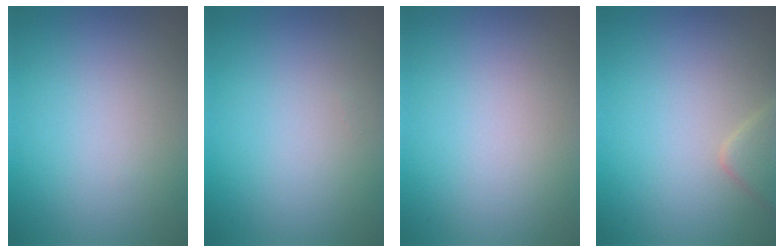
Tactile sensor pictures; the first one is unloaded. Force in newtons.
{"total": 0.0}
{"total": 0.0}
{"total": 2.0, "press": 2.0, "slide": 0.1}